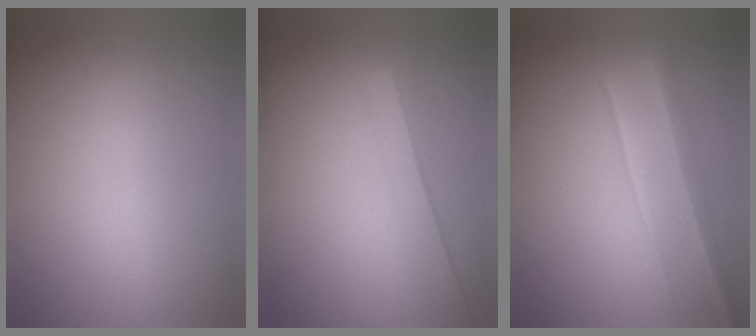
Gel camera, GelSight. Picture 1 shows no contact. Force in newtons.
{"total": 1.6}
{"total": 2.2}